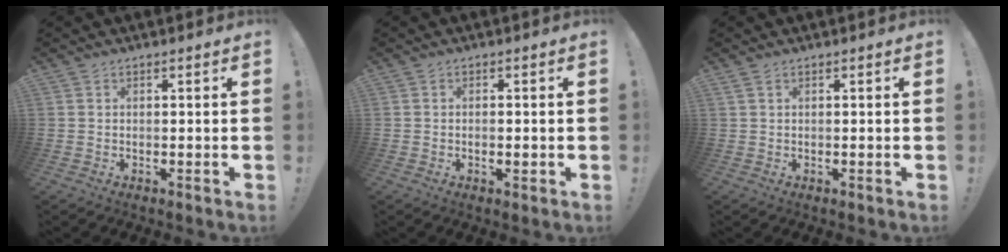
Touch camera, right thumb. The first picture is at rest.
{"total": 1.7, "force": [-0.6, 0.8, 1.4], "torque": [-0.020, 0.001, -0.009]}
{"total": 1.0, "force": [0.3, 0.0, 1.0], "torque": [-0.025, 0.002, 0.006]}